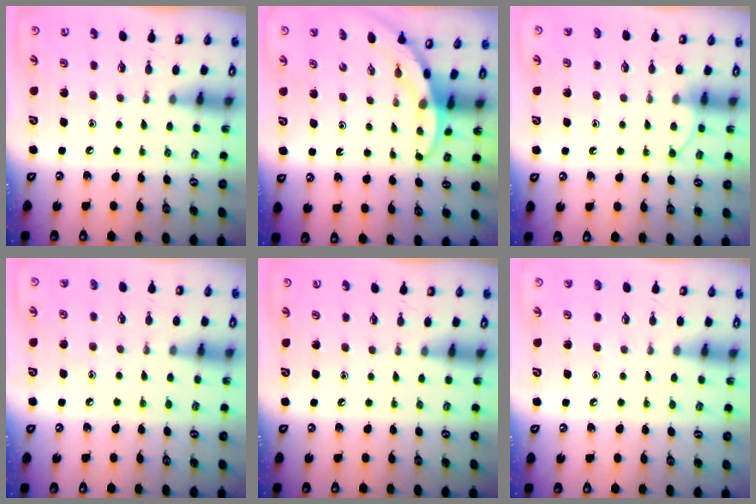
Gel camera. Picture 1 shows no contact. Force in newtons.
{"total": 3.1, "press": 3.1, "slide": 0.1}
{"total": 7.5, "press": 7.5, "slide": 0.8}
{"total": 4.4, "press": 4.4, "slide": 0.4}
{"total": 0.0}
{"total": 6.9, "press": 6.8, "slide": 0.8}